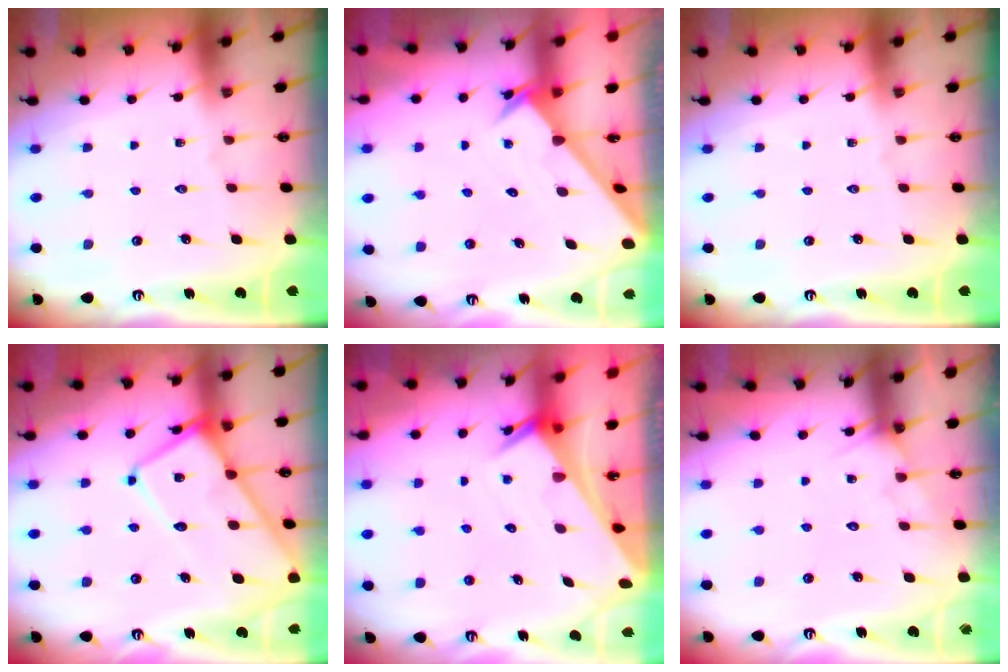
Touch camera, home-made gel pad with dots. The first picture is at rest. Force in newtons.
{"total": 2.0, "press": 2.0, "slide": 0.1}
{"total": 0.0}
{"total": 14.0, "press": 13.9, "slide": 1.7}
{"total": 3.0, "press": 2.9, "slide": 0.3}
{"total": 5.4, "press": 5.3, "slide": 0.5}